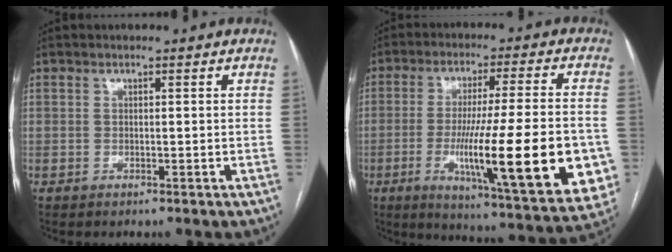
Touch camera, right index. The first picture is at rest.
{"total": 24.2, "force": [-5.6, 2.3, 23.4], "torque": [-0.300, -0.029, -0.077]}